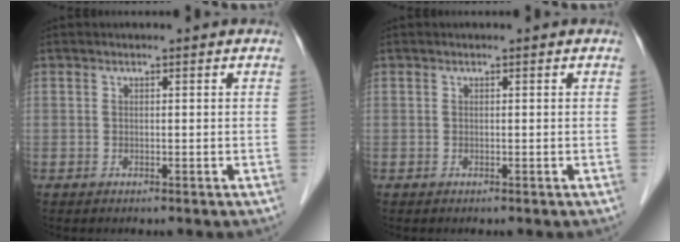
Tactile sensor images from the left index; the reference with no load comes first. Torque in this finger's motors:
{"motor_torque": [-0.01, -0.01, 0.00, 0.00]}